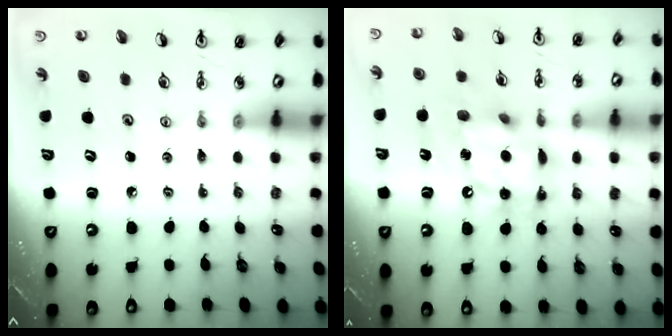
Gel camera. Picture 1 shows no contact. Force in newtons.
{"total": 14.1, "press": 14.1, "slide": 1.2}